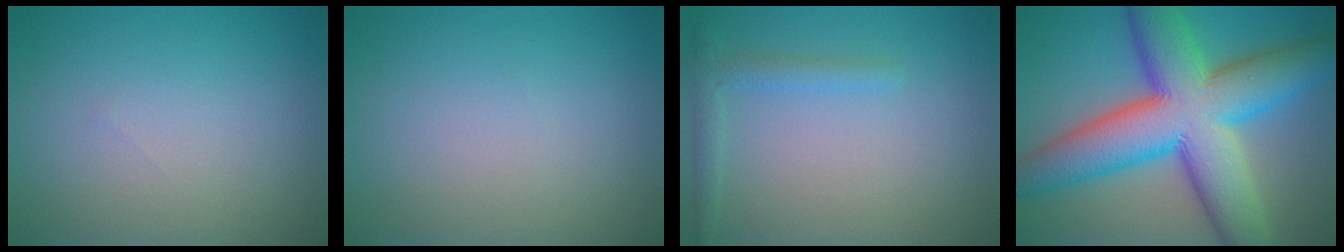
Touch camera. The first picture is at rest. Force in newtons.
{"total": 0.0}
{"total": 1.9, "press": 1.8, "slide": 0.2}
{"total": 14.4, "press": 14.4, "slide": 0.3}